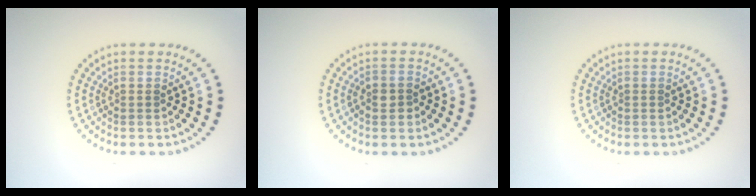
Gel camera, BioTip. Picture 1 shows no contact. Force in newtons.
{"total": 1.5, "press": 1.4, "slide": 0.5}
{"total": 0.0}